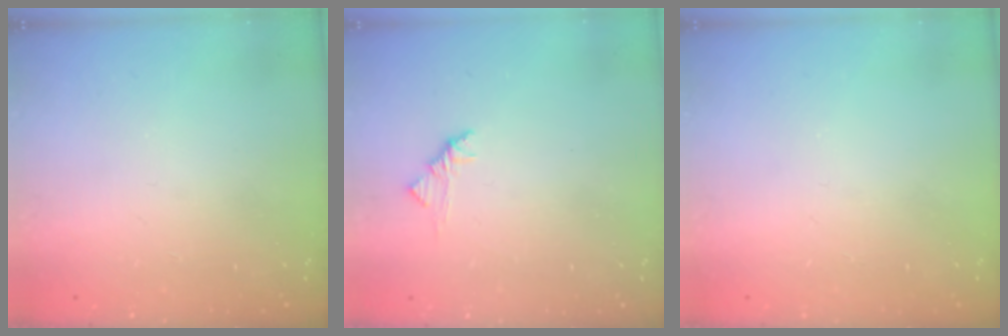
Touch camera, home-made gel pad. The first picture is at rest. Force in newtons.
{"total": 3.3, "press": 3.2, "slide": 0.8}
{"total": 0.0}